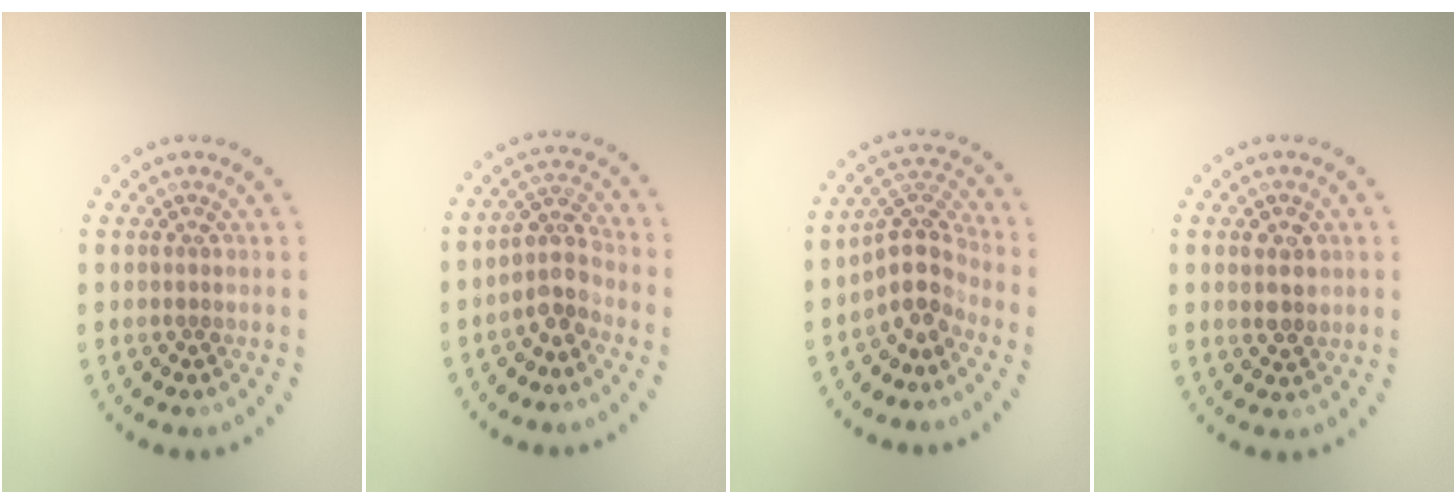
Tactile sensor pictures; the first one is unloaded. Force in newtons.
{"total": 3.2, "press": 2.5, "slide": 2.0}
{"total": 3.8, "press": 2.8, "slide": 2.6}
{"total": 2.3, "press": 2.3, "slide": 0.4}